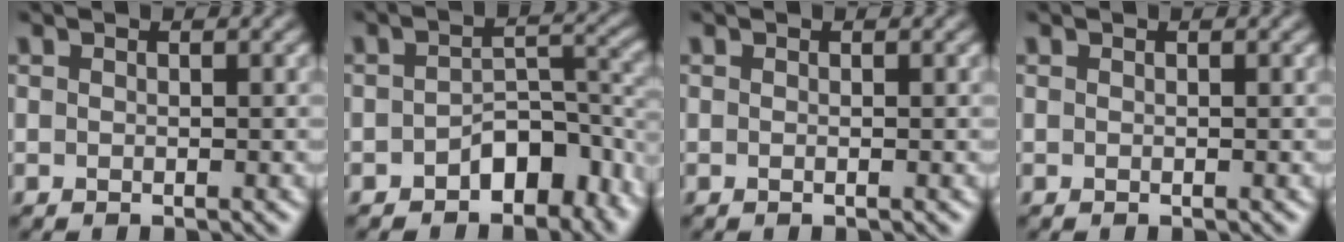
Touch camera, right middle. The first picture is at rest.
{"total": 6.0, "force": [-3.0, 3.4, 4.0], "torque": [-0.052, 0.005, -0.052]}
{"total": 0.0}
{"total": 0.0}